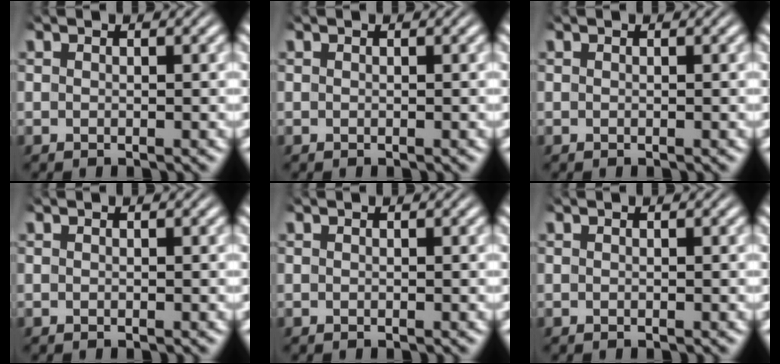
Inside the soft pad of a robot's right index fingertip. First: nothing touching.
{"total": 0.0}
{"total": 0.0}
{"total": 0.0}
{"total": 0.0}
{"total": 0.0}